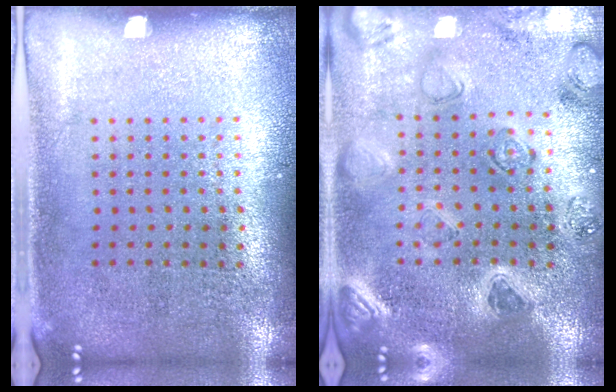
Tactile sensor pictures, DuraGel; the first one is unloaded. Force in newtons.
{"total": 1.8, "press": 1.7, "slide": 0.2}